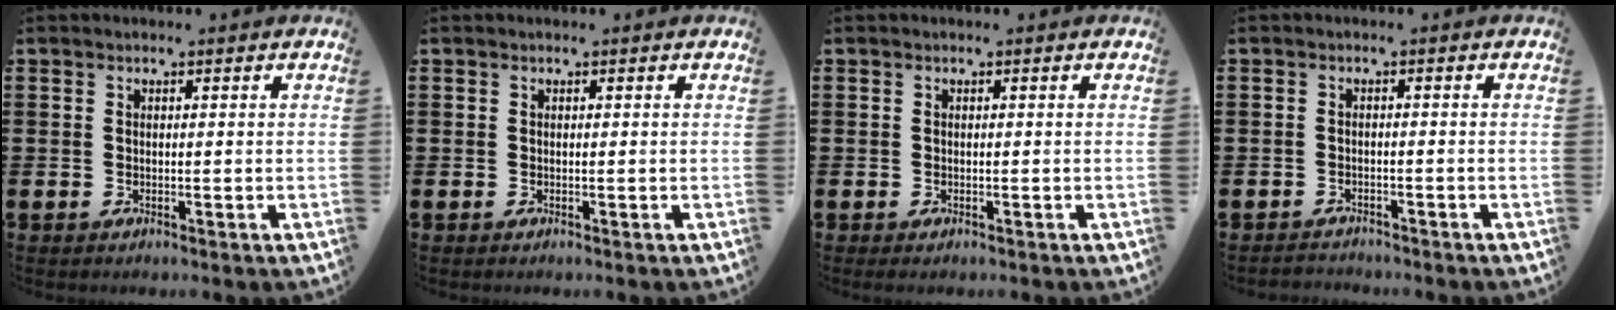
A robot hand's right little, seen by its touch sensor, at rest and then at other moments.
{"total": 0.0}
{"total": 0.0}
{"total": 0.8, "force": [-0.8, 0.0, -0.1], "torque": [0.000, 0.000, -0.017]}